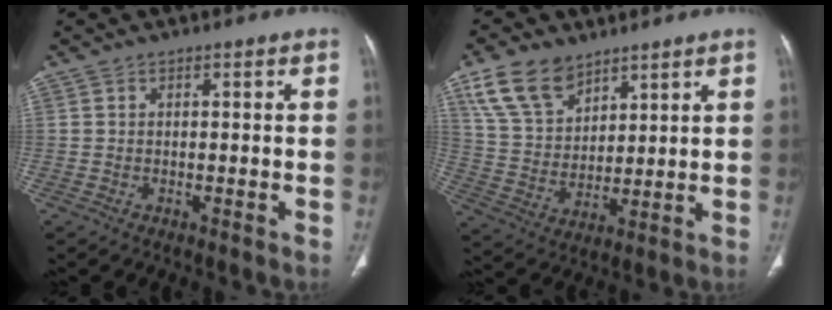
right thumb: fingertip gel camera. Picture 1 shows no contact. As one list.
[{"total": 12.0, "force": [7.8, 7.1, 5.8], "torque": [-0.094, -0.027, 0.159]}]